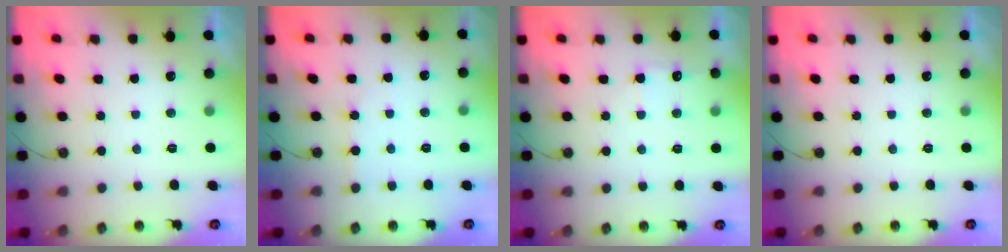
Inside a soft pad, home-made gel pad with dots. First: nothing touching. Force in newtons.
{"total": 2.2, "press": 2.1, "slide": 0.3}
{"total": 5.4, "press": 5.4, "slide": 0.6}
{"total": 0.0}